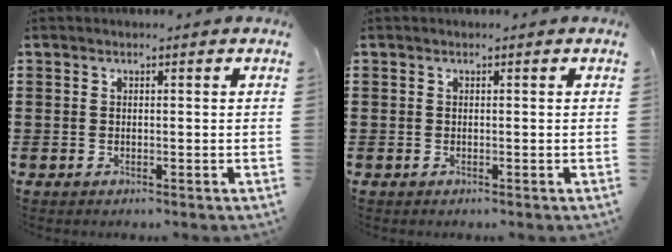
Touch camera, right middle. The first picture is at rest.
{"total": 0.0}